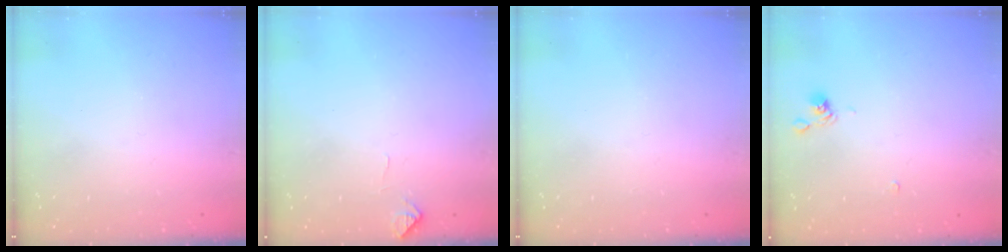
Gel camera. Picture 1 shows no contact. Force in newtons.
{"total": 2.7, "press": 2.7, "slide": 0.4}
{"total": 0.0}
{"total": 2.9, "press": 2.8, "slide": 0.5}